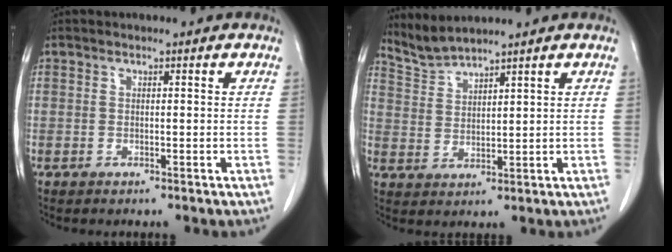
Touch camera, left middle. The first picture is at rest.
{"total": 4.1, "force": [4.0, -0.9, -0.1], "torque": [-0.008, -0.002, 0.091]}